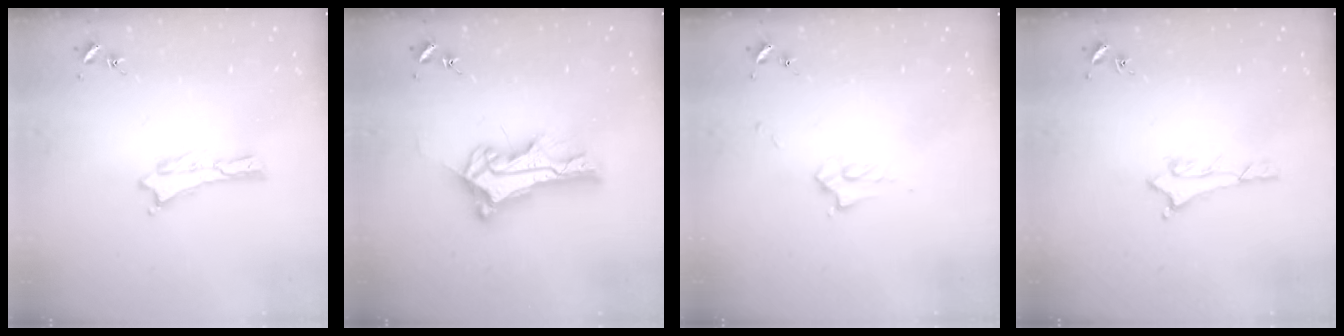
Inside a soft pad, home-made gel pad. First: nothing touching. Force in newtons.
{"total": 9.7, "press": 9.7, "slide": 0.8}
{"total": 3.2, "press": 3.1, "slide": 0.5}
{"total": 1.1, "press": 1.1, "slide": 0.1}